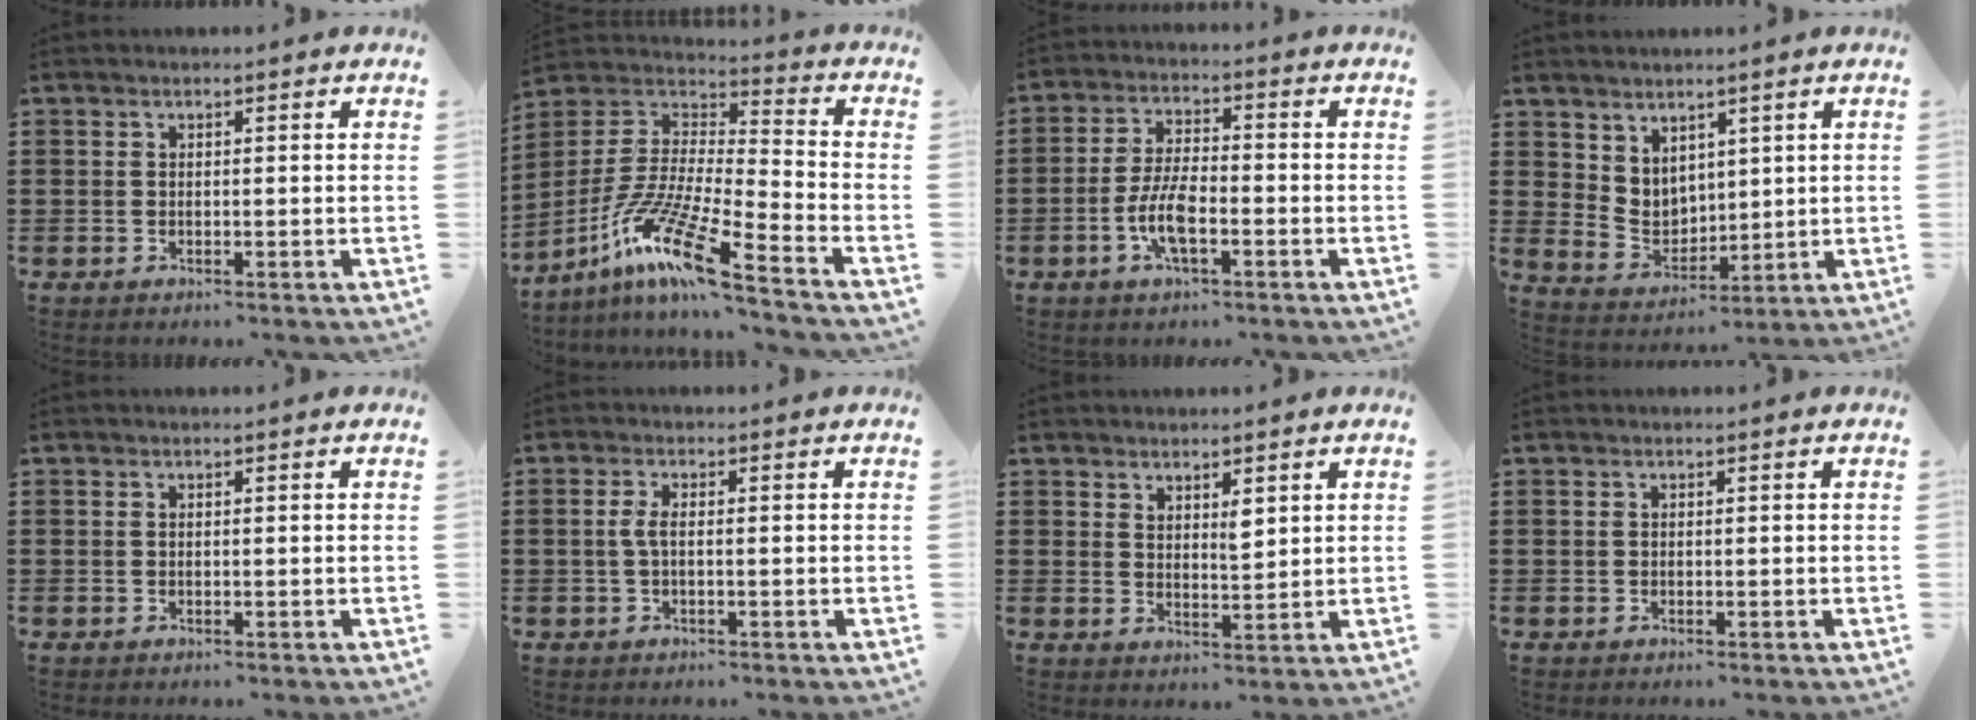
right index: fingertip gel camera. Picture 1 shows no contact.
{"total": 13.6, "force": [-10.0, 0.6, 9.2], "torque": [-0.197, -0.006, -0.198]}
{"total": 6.8, "force": [-2.4, 2.2, 6.0], "torque": [-0.140, -0.008, -0.053]}
{"total": 4.7, "force": [3.2, 3.3, 0.7], "torque": [-0.033, -0.005, 0.063]}
{"total": 0.0}
{"total": 2.2, "force": [-0.2, 0.7, 2.1], "torque": [-0.054, -0.004, -0.010]}
{"total": 2.7, "force": [2.1, 1.1, 1.2], "torque": [-0.011, -0.002, 0.035]}
{"total": 0.0}